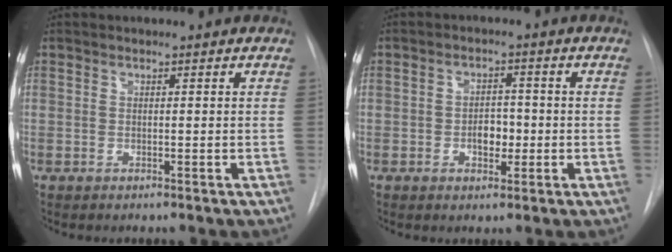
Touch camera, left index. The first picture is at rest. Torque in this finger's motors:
{"motor_torque": [0.07, 0.01, 0.07, 0.04]}